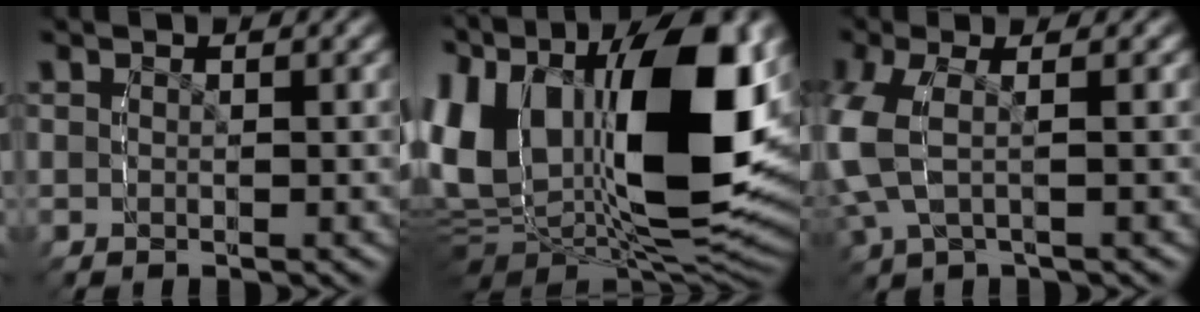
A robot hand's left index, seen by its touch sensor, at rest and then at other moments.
{"total": 22.6, "force": [-0.1, 15.1, 16.8], "torque": [-0.319, -0.041, 0.008]}
{"total": 6.6, "force": [-0.1, 4.7, 4.7], "torque": [-0.128, 0.003, -0.009]}